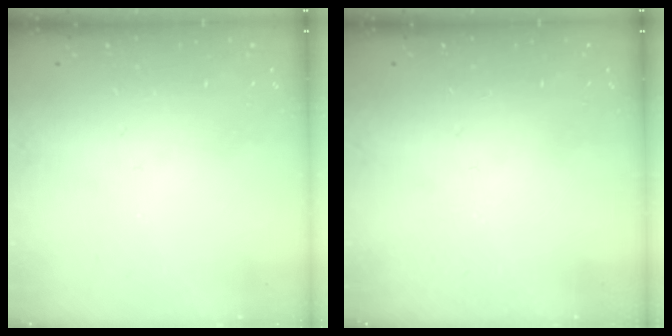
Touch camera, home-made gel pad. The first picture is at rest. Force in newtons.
{"total": 0.0}